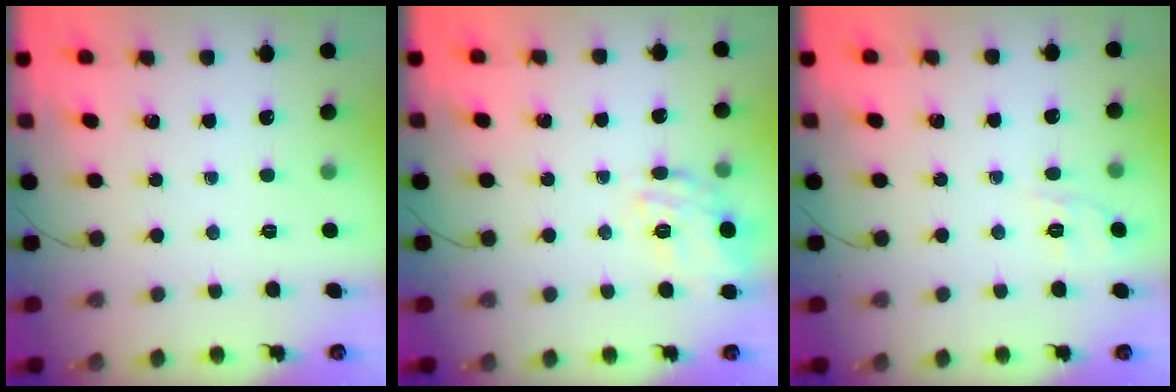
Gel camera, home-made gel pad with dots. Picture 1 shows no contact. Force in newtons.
{"total": 15.9, "press": 15.9, "slide": 0.7}
{"total": 1.9, "press": 0.8, "slide": 1.6}